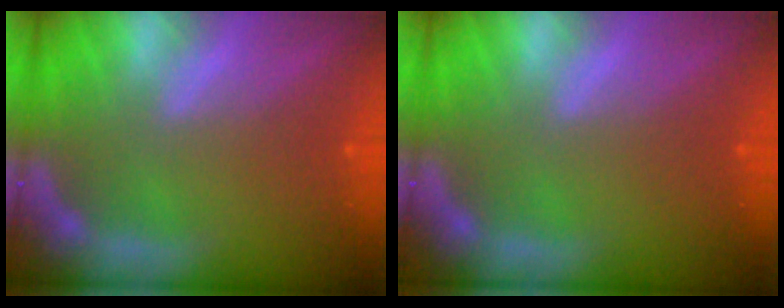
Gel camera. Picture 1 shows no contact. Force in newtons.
{"total": 0.0}